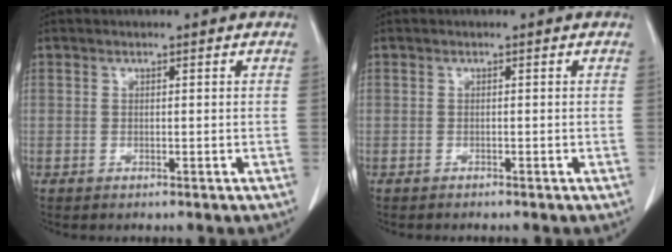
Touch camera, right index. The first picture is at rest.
{"total": 1.0, "force": [-1.0, 0.0, 0.3], "torque": [-0.008, -0.003, -0.011]}